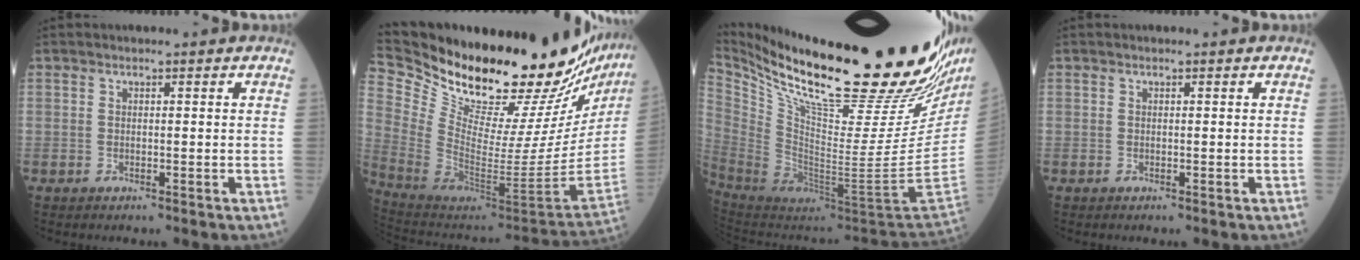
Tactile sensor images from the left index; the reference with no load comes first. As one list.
[{"total": 35.8, "force": [30.4, 6.2, 17.8], "torque": [-0.311, -0.127, 0.439]}, {"total": 36.1, "force": [26.5, 3.5, 24.3], "torque": [-0.355, -0.069, 0.402]}, {"total": 0.0}]